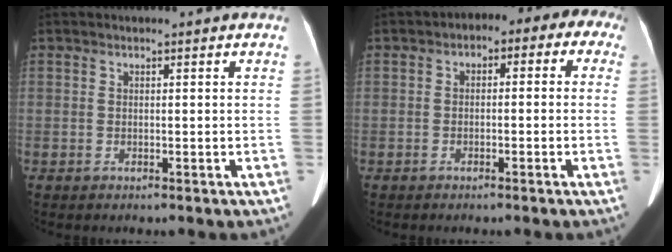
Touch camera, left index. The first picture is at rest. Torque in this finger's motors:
{"motor_torque": [0.40, -0.92, 0.56, 0.07]}